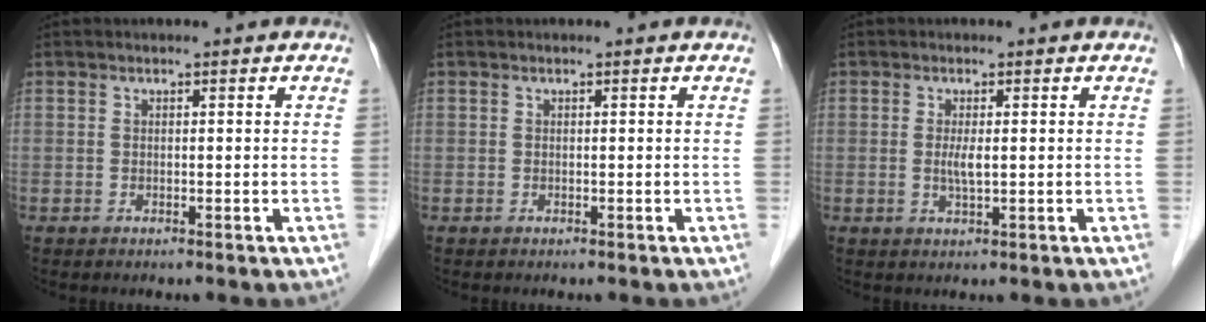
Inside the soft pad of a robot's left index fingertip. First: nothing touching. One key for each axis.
{"total": 0.0}
{"total": 2.1, "fx": 0.1, "fy": 0.3, "fz": 2.0, "tx": -0.047, "ty": -0.003, "tz": 0.003}